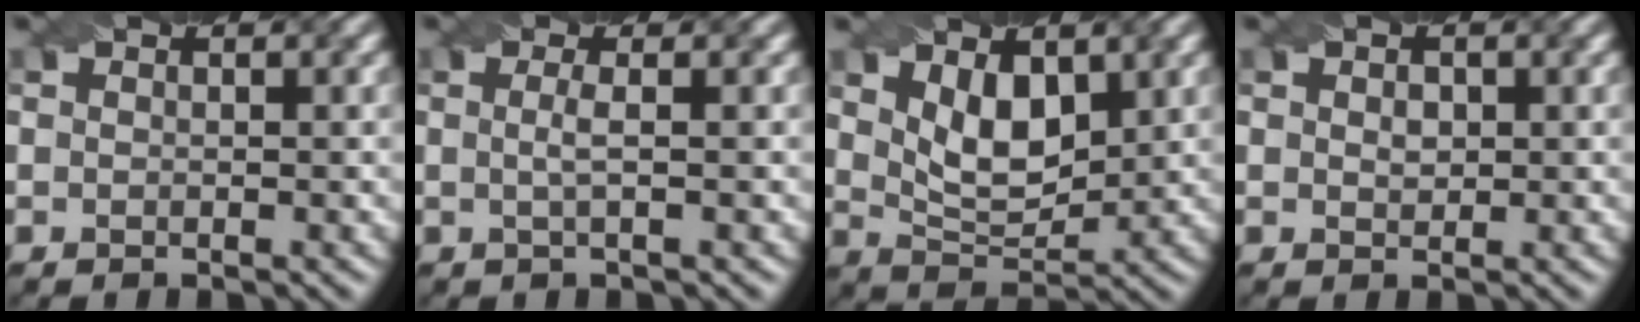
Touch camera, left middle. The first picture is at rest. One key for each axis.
{"total": 1.6, "fx": -0.1, "fy": 0.3, "fz": 1.5, "tx": -0.031, "ty": 0.002, "tz": -0.003}
{"total": 4.4, "fx": 1.8, "fy": 2.4, "fz": 3.3, "tx": -0.068, "ty": -0.008, "tz": 0.035}
{"total": 1.0, "fx": 0.2, "fy": 0.8, "fz": 0.7, "tx": -0.011, "ty": -0.001, "tz": 0.006}